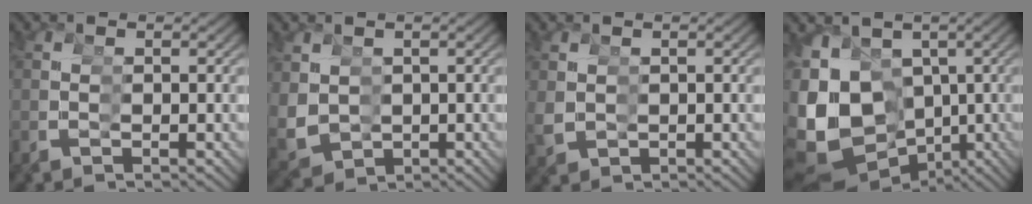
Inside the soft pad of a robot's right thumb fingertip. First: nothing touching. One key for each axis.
{"total": 5.5, "fx": -0.4, "fy": 5.0, "fz": 2.3, "tx": -0.077, "ty": -0.031, "tz": 0.015}
{"total": 1.9, "fx": 0.7, "fy": 1.8, "fz": 0.3, "tx": -0.022, "ty": -0.009, "tz": 0.024}
{"total": 15.1, "fx": -1.2, "fy": 12.6, "fz": 8.2, "tx": -0.196, "ty": -0.038, "tz": -0.012}